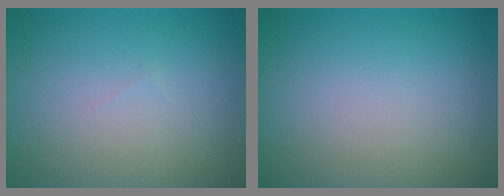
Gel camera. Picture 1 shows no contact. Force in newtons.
{"total": 0.0}